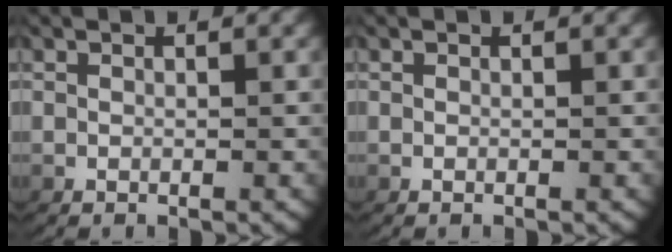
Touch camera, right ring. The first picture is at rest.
{"total": 0.0}